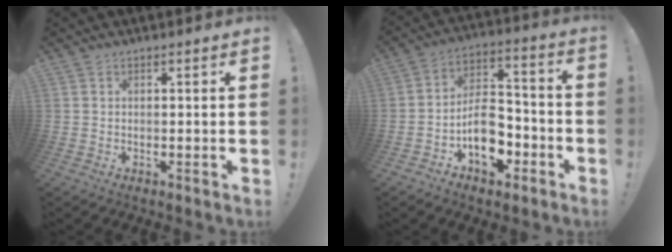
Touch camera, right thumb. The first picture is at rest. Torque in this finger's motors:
{"motor_torque": [1.07, 0.33, 0.10, 0.45, -0.06]}